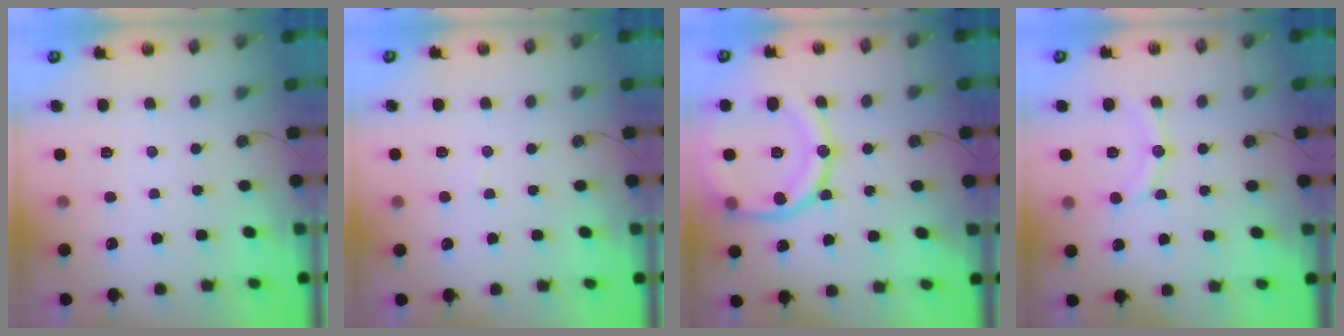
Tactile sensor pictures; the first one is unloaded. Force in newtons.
{"total": 4.9, "press": 4.8, "slide": 0.6}
{"total": 19.6, "press": 19.5, "slide": 2.1}
{"total": 10.6, "press": 10.2, "slide": 2.8}